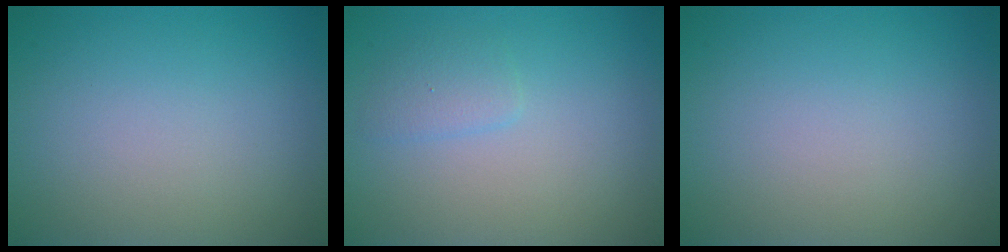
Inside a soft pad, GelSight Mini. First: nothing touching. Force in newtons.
{"total": 1.3, "press": 1.3, "slide": 0.1}
{"total": 0.0}